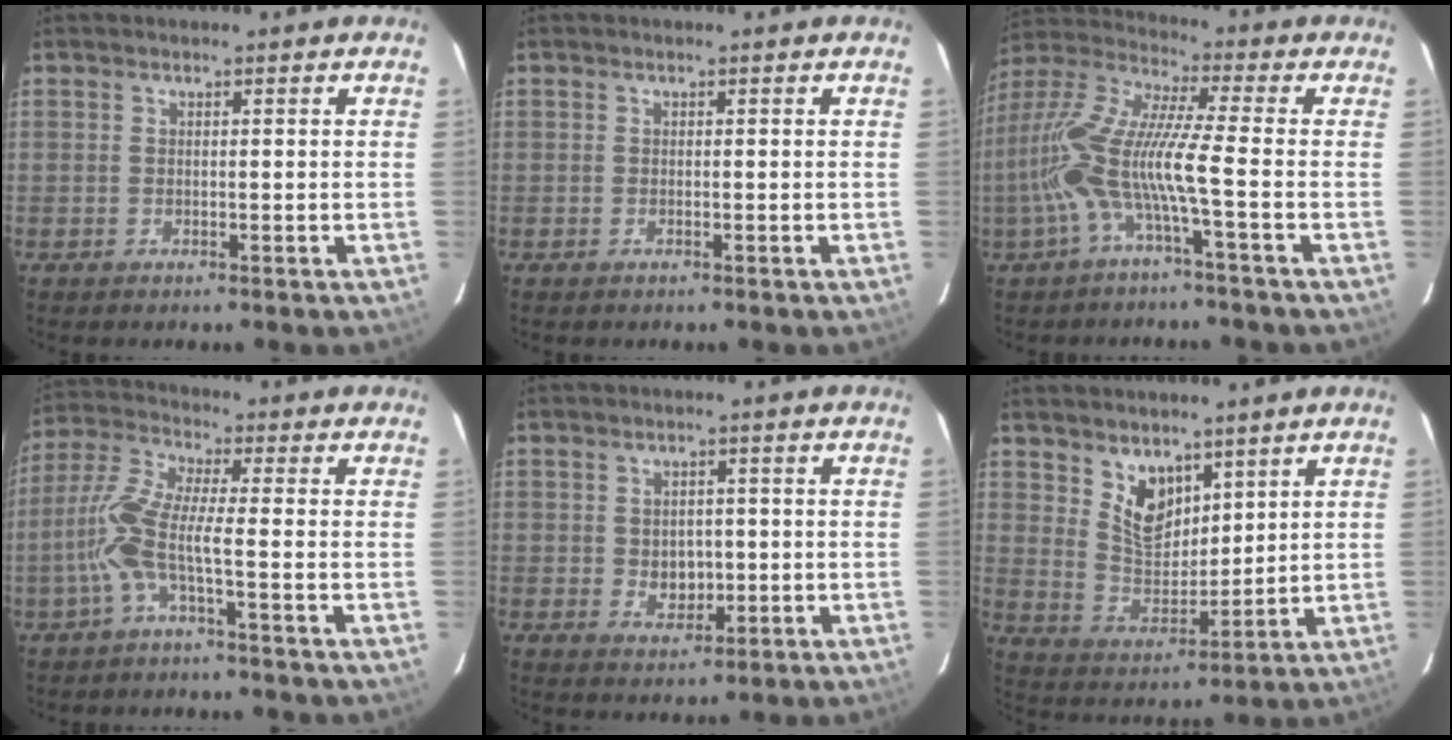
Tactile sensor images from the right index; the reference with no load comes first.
{"total": 0.0}
{"total": 12.9, "force": [-4.0, 0.0, 12.2], "torque": [-0.241, -0.001, -0.080]}
{"total": 8.1, "force": [-2.9, 0.4, 7.6], "torque": [-0.179, 0.005, -0.058]}
{"total": 4.4, "force": [-0.5, 3.6, 2.4], "torque": [-0.041, 0.000, 0.001]}
{"total": 8.3, "force": [5.3, 4.9, 4.1], "torque": [-0.063, 0.000, 0.111]}